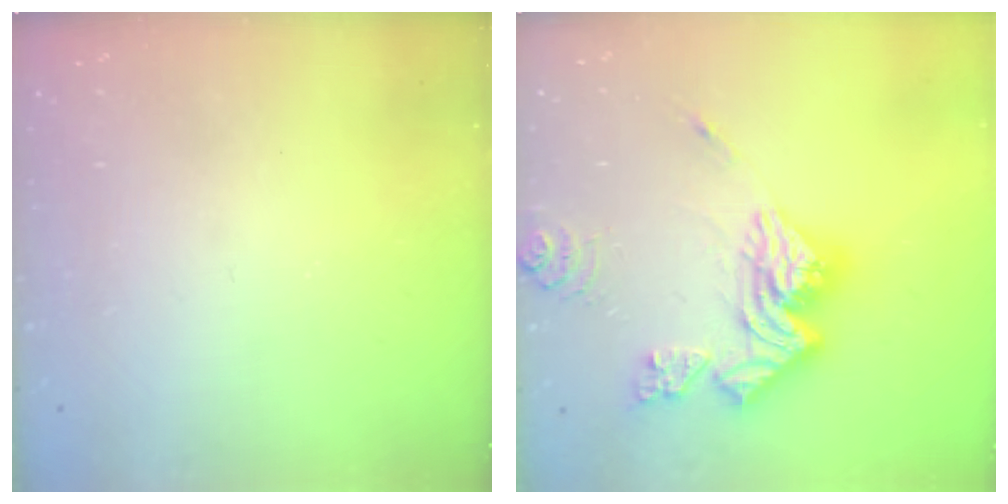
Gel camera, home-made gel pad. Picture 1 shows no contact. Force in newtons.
{"total": 18.6, "press": 18.5, "slide": 1.8}